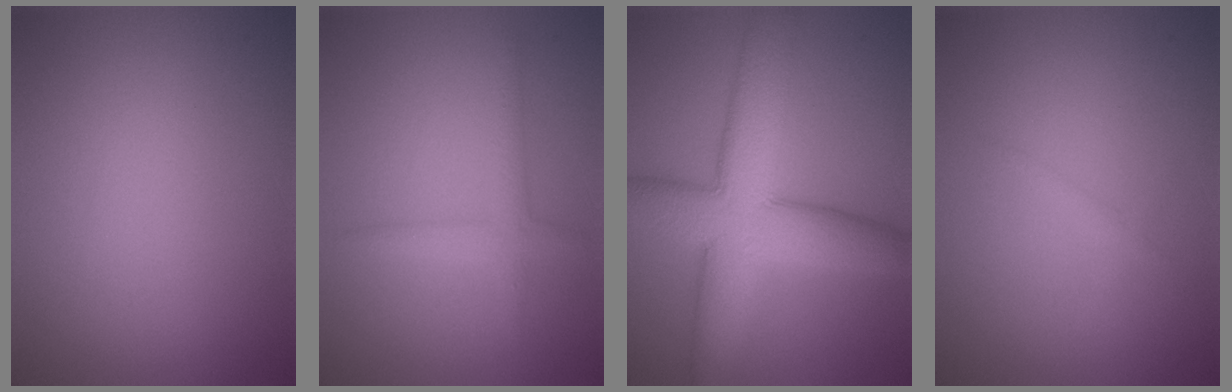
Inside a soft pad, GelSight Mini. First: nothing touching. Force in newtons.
{"total": 1.8, "press": 1.8, "slide": 0.2}
{"total": 9.9, "press": 9.9, "slide": 0.3}
{"total": 0.8, "press": 0.8, "slide": 0.0}